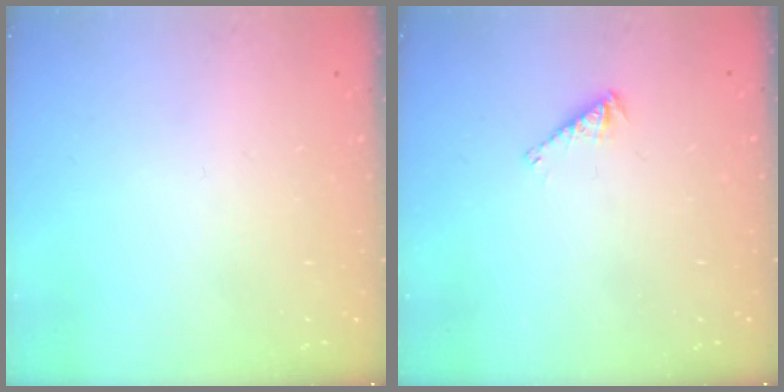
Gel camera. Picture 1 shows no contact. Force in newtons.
{"total": 2.9, "press": 2.8, "slide": 0.5}